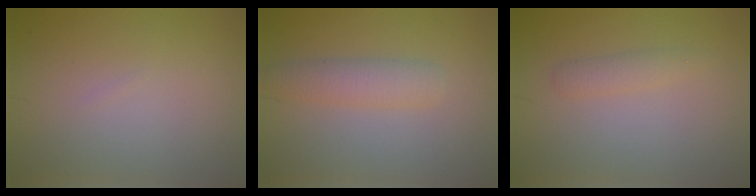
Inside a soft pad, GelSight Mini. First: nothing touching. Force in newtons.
{"total": 2.8, "press": 2.8, "slide": 0.1}
{"total": 1.4, "press": 1.4, "slide": 0.1}